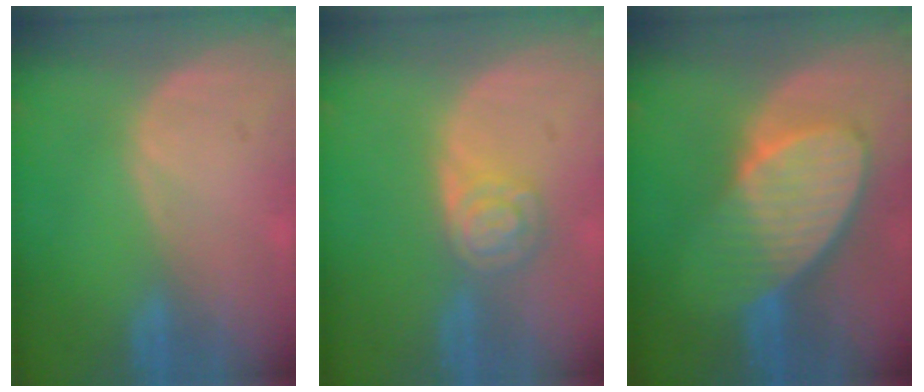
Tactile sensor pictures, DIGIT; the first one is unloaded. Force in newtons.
{"total": 5.3, "press": 4.7, "slide": 2.6}
{"total": 9.4, "press": 8.3, "slide": 4.6}